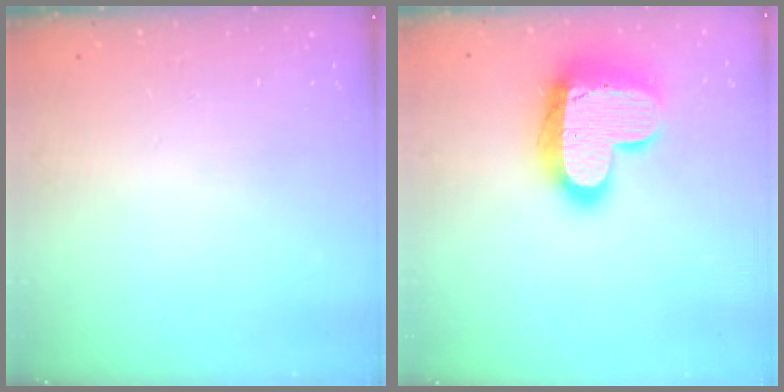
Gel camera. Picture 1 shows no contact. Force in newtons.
{"total": 17.8, "press": 17.8, "slide": 1.5}